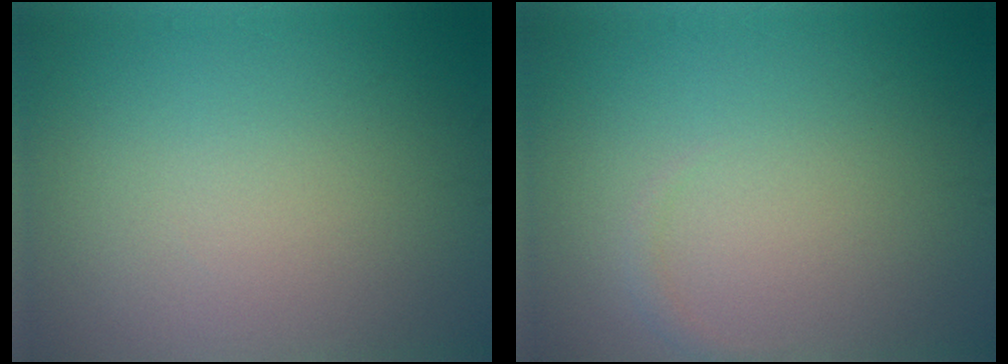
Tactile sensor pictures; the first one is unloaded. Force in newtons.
{"total": 0.6, "press": 0.6, "slide": 0.0}